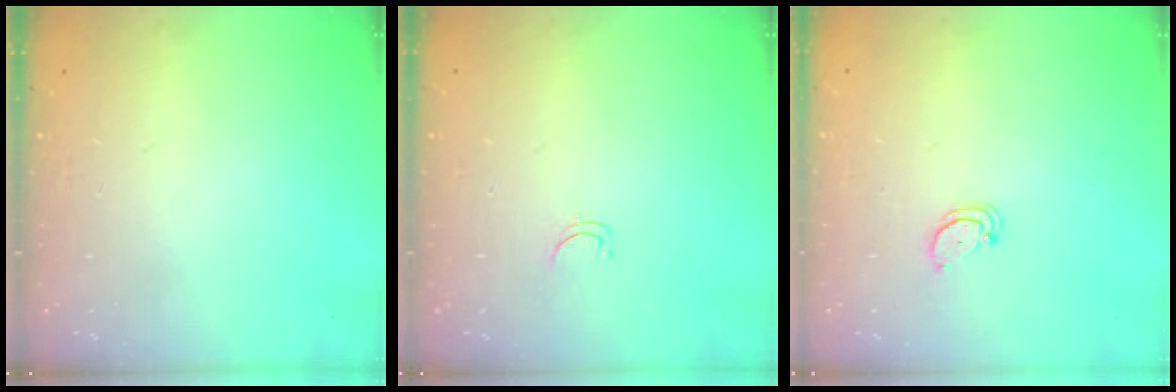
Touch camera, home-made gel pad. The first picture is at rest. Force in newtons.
{"total": 3.3, "press": 3.2, "slide": 0.2}
{"total": 2.5, "press": 2.5, "slide": 0.3}